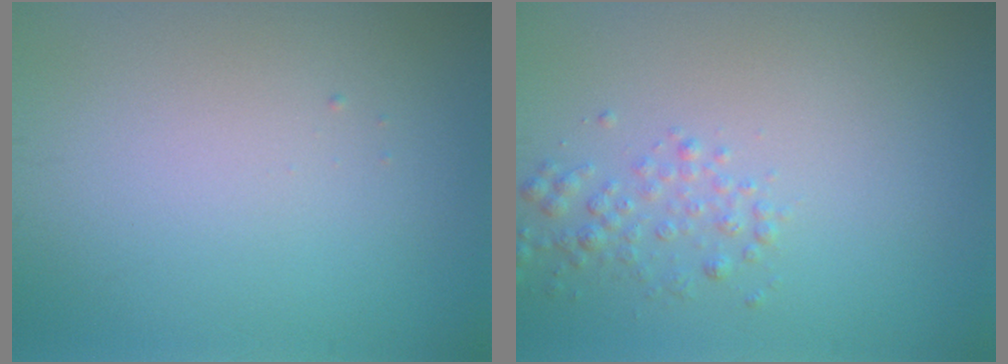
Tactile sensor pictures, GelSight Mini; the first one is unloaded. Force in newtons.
{"total": 1.8, "press": 1.8, "slide": 0.1}